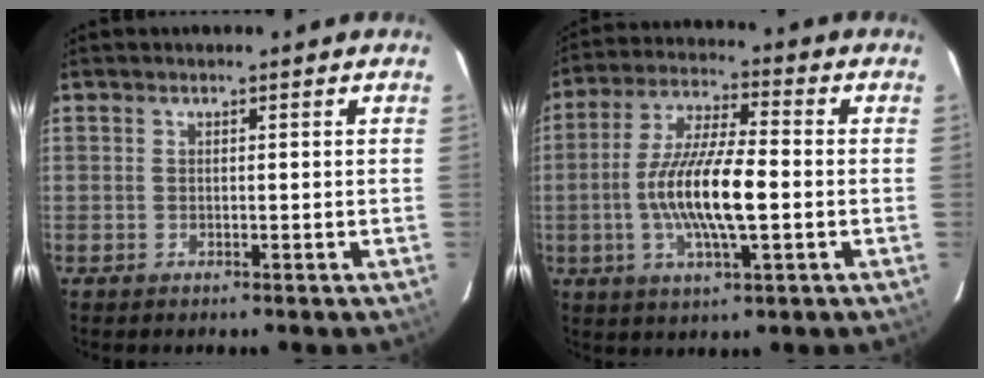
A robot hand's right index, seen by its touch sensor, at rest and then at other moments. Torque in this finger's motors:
{"motor_torque": [1.74, -0.37, 0.95, 0.21]}